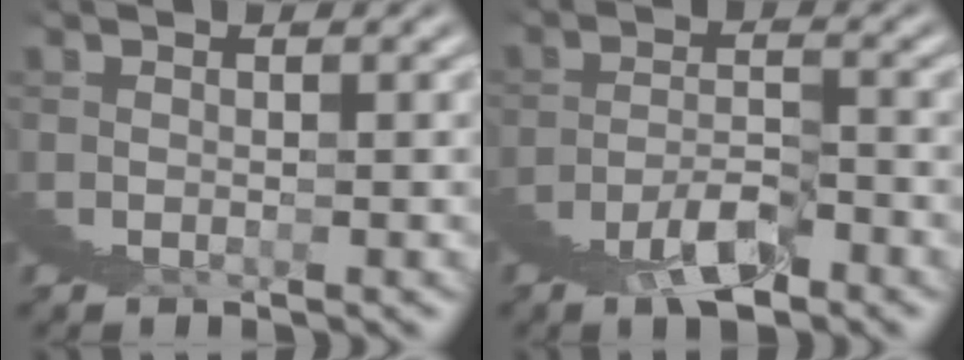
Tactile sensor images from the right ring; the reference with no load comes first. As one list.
[{"total": 4.4, "force": [-1.9, 2.0, 3.4], "torque": [-0.048, 0.012, -0.038]}]